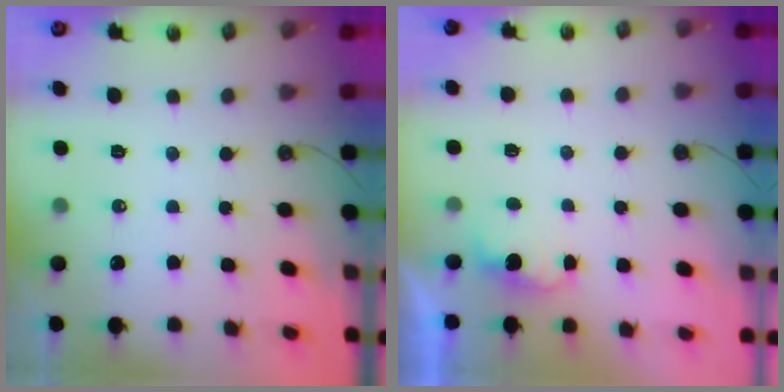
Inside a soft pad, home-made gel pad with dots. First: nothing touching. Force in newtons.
{"total": 2.2, "press": 2.0, "slide": 0.9}